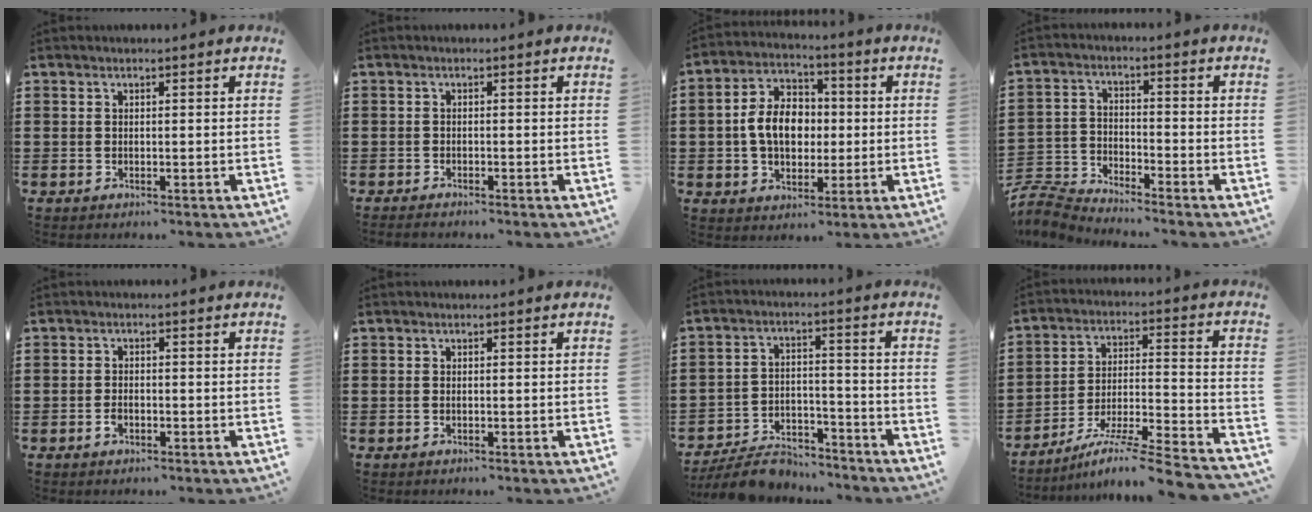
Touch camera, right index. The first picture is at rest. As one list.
[{"total": 0.9, "force": [-0.9, 0.0, 0.0], "torque": [-0.003, 0.000, -0.019]}, {"total": 8.6, "force": [-0.3, 6.2, 6.0], "torque": [-0.128, 0.014, -0.010]}, {"total": 4.9, "force": [-4.9, 0.6, 0.5], "torque": [-0.038, -0.007, -0.107]}, {"total": 1.7, "force": [-0.8, 0.9, 1.2], "torque": [-0.031, -0.004, -0.018]}, {"total": 0.5, "force": [-0.1, 0.2, 0.5], "torque": [-0.011, -0.001, -0.002]}, {"total": 7.7, "force": [-7.2, 1.8, 2.1], "torque": [-0.042, 0.019, -0.138]}, {"total": 8.8, "force": [-7.5, -0.1, 4.7], "torque": [-0.078, -0.004, -0.151]}]